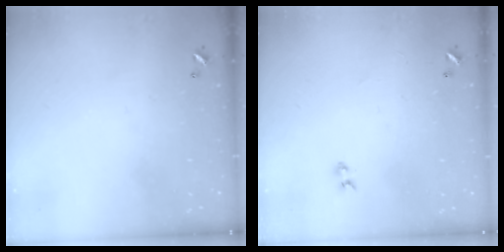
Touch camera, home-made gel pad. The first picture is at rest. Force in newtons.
{"total": 1.3, "press": 1.1, "slide": 0.7}